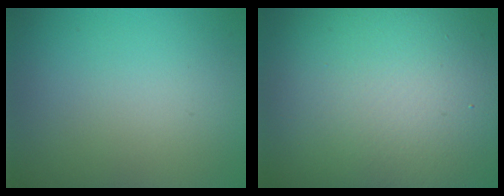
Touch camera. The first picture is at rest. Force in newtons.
{"total": 19.0, "press": 19.0, "slide": 0.7}